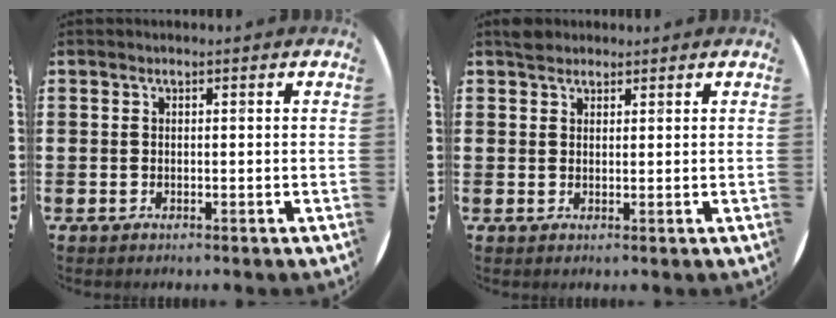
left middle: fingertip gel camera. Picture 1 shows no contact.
{"total": 1.7, "force": [1.5, 0.7, 0.2], "torque": [0.001, 0.001, 0.029]}